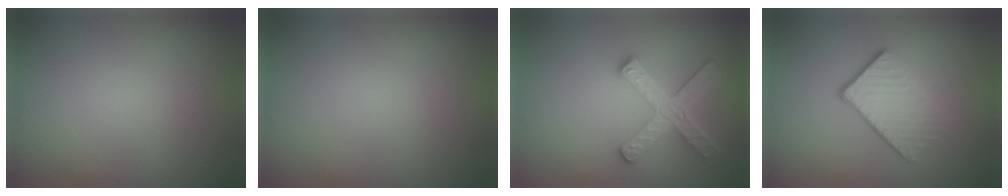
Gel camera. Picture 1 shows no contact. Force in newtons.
{"total": 0.0}
{"total": 3.6, "press": 3.5, "slide": 1.0}
{"total": 4.1, "press": 2.7, "slide": 3.1}